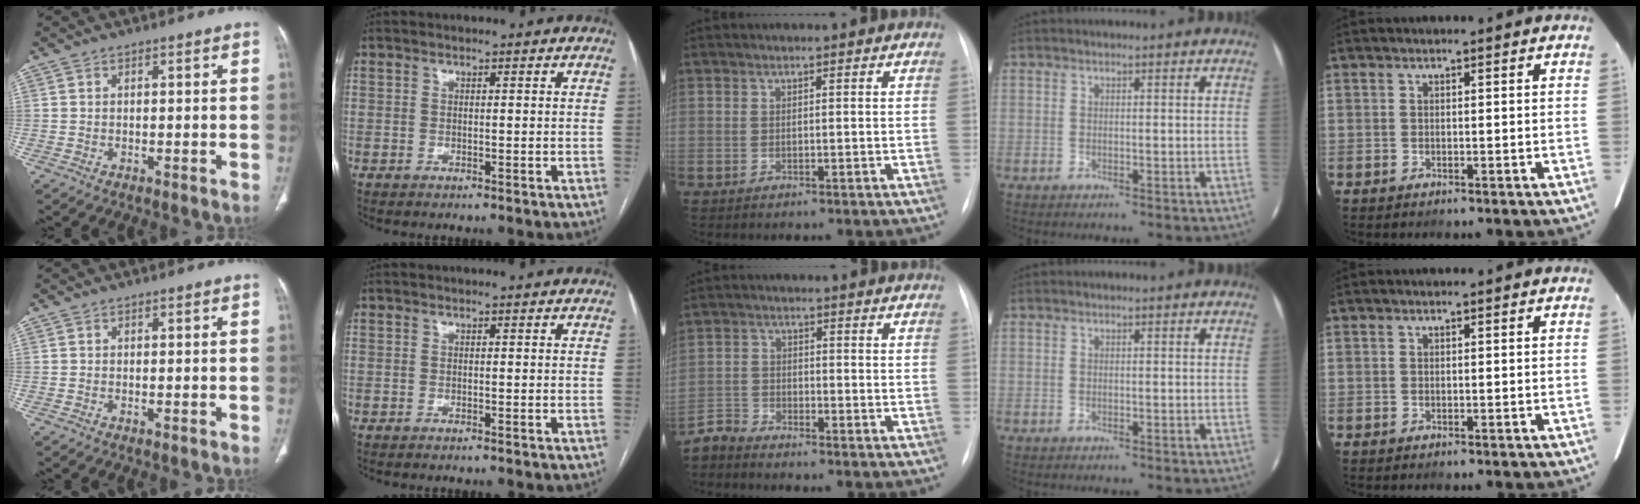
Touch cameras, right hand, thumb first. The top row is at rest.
{"middle": {"total": 3.1, "force": [-3.1, 0.0, -0.5], "torque": [0.011, -0.017, -0.064]}}